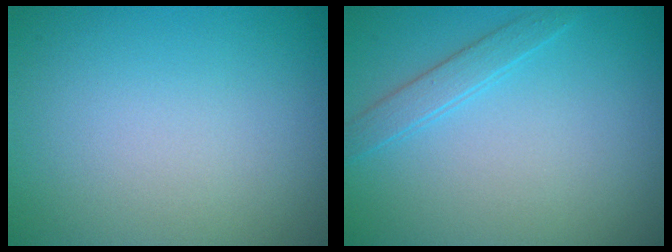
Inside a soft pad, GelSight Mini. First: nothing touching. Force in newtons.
{"total": 1.6, "press": 1.6, "slide": 0.1}